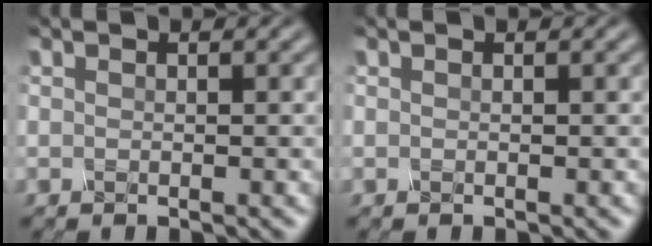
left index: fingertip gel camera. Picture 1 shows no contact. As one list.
[{"total": 0.0}]